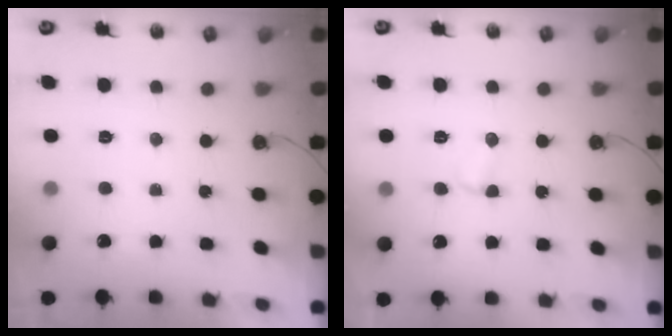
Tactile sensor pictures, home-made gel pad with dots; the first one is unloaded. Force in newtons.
{"total": 2.4, "press": 2.4, "slide": 0.3}